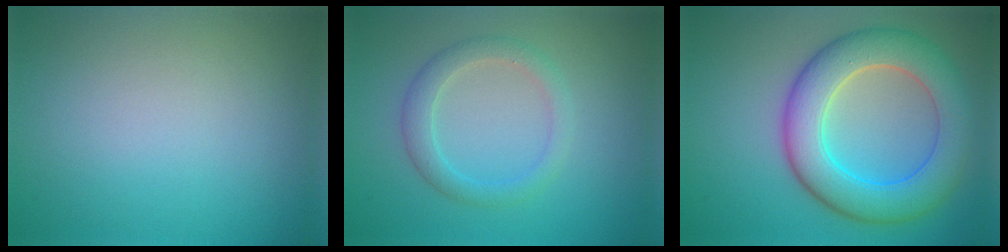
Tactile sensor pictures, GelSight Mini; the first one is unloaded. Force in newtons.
{"total": 2.6, "press": 2.6, "slide": 0.1}
{"total": 8.4, "press": 8.4, "slide": 0.3}